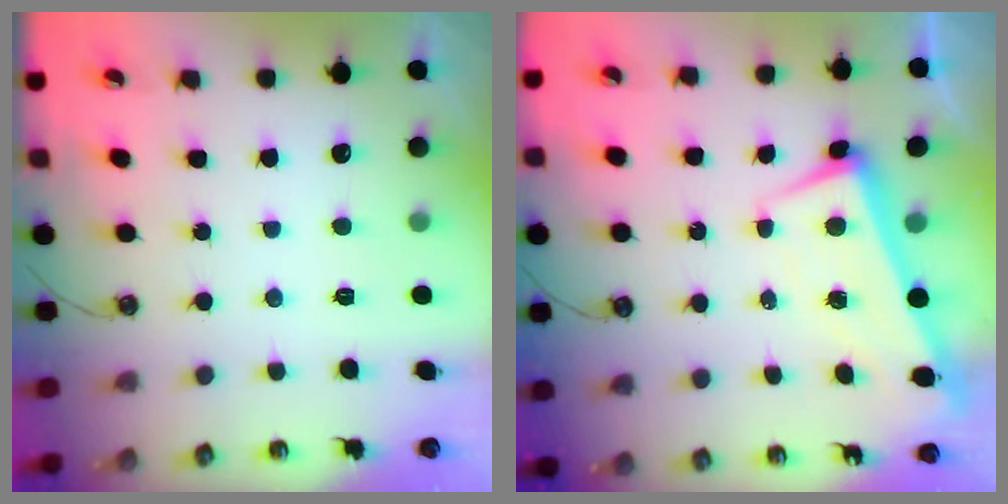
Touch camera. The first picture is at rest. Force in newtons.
{"total": 1.9, "press": 1.0, "slide": 1.6}